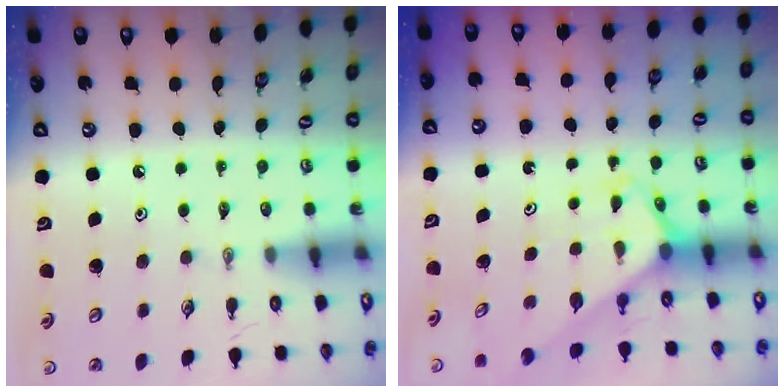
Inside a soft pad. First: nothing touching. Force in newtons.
{"total": 2.7, "press": 2.7, "slide": 0.2}